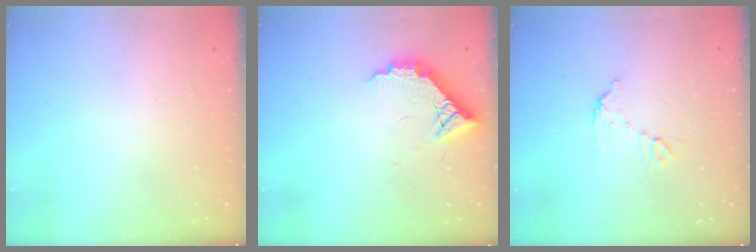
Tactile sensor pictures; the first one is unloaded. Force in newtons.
{"total": 10.1, "press": 10.1, "slide": 0.6}
{"total": 6.7, "press": 6.7, "slide": 0.6}